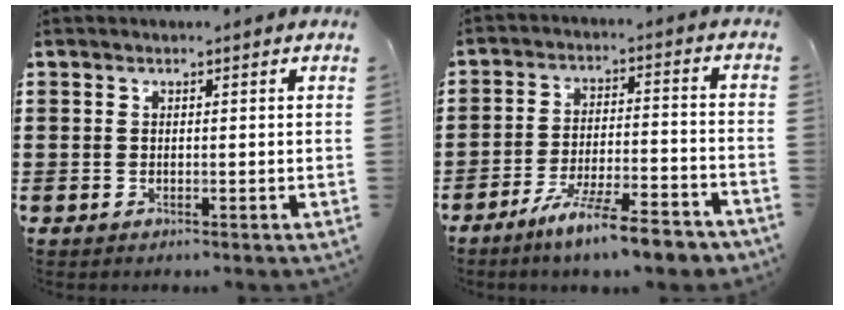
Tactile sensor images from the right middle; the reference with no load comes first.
{"total": 8.9, "force": [-7.4, 0.4, 5.0], "torque": [-0.093, -0.003, -0.139]}